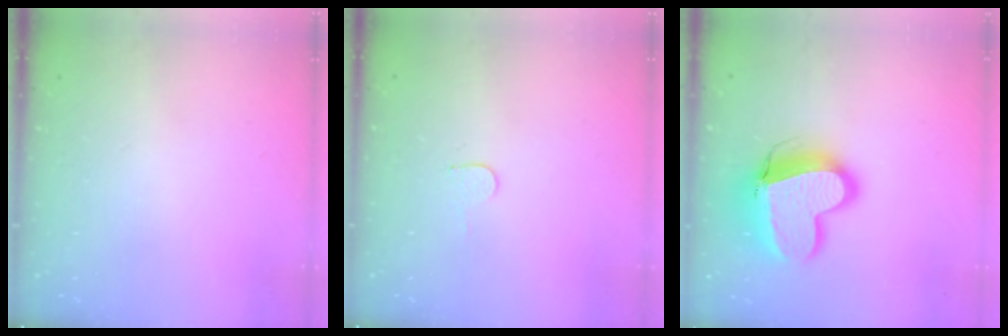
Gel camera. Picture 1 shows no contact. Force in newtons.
{"total": 3.4, "press": 3.4, "slide": 0.2}
{"total": 15.5, "press": 15.3, "slide": 2.2}